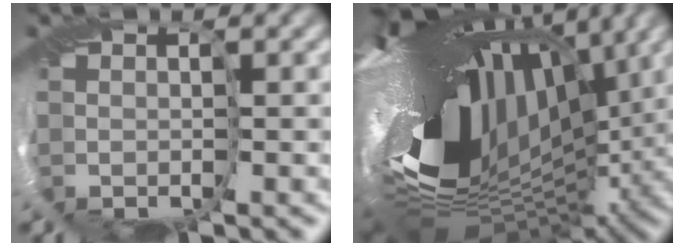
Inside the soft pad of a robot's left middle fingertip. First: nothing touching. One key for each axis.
{"total": 16.9, "fx": 1.6, "fy": 9.1, "fz": 14.1, "tx": -0.228, "ty": -0.044, "tz": 0.040}